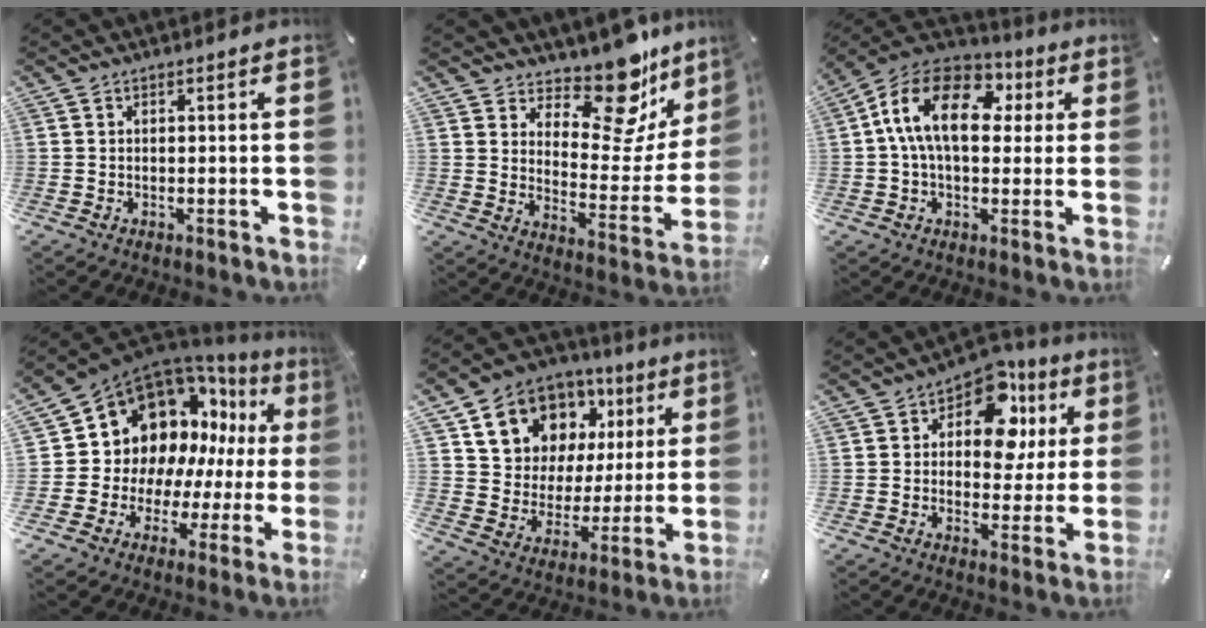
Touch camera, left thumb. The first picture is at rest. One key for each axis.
{"total": 16.6, "fx": 13.1, "fy": 7.0, "fz": 7.4, "tx": -0.094, "ty": -0.117, "tz": 0.220}
{"total": 16.0, "fx": 2.7, "fy": 10.4, "fz": 11.9, "tx": -0.220, "ty": 0.013, "tz": 0.046}
{"total": 14.3, "fx": 7.7, "fy": 11.1, "fz": 4.6, "tx": -0.083, "ty": -0.087, "tz": 0.155}
{"total": 13.0, "fx": 7.8, "fy": 9.8, "fz": 3.3, "tx": -0.077, "ty": -0.057, "tz": 0.149}
{"total": 13.9, "fx": 5.7, "fy": 8.9, "fz": 9.1, "tx": -0.131, "ty": -0.022, "tz": 0.099}